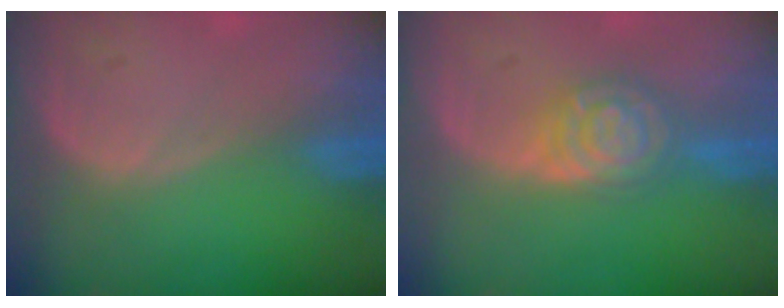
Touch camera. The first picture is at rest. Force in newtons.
{"total": 6.3, "press": 6.3, "slide": 0.5}